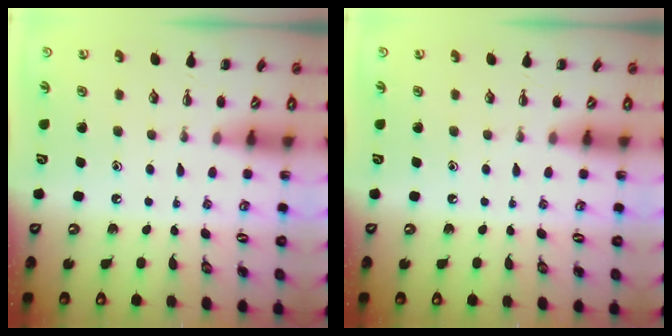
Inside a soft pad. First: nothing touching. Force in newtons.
{"total": 0.0}